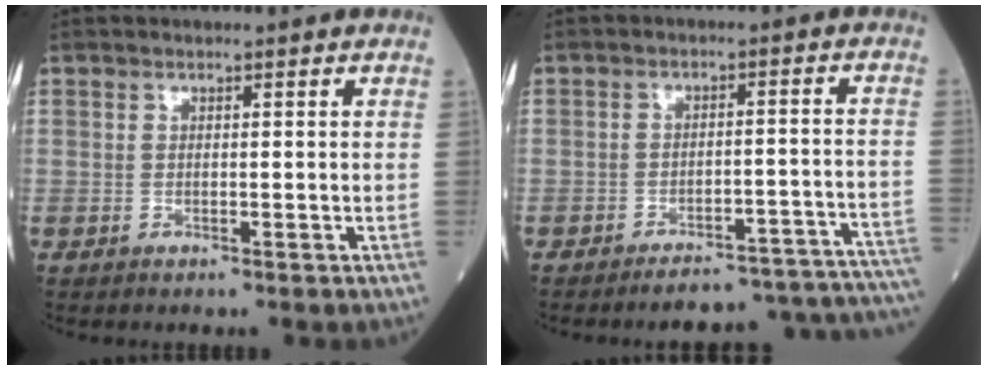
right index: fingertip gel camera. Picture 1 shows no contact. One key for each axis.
{"total": 17.0, "fx": -16.4, "fy": 1.9, "fz": 3.8, "tx": 0.018, "ty": 0.029, "tz": -0.195}